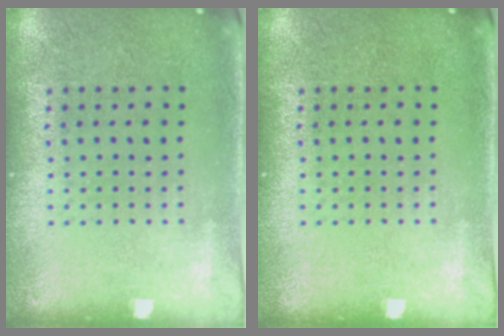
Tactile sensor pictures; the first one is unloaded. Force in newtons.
{"total": 0.0}